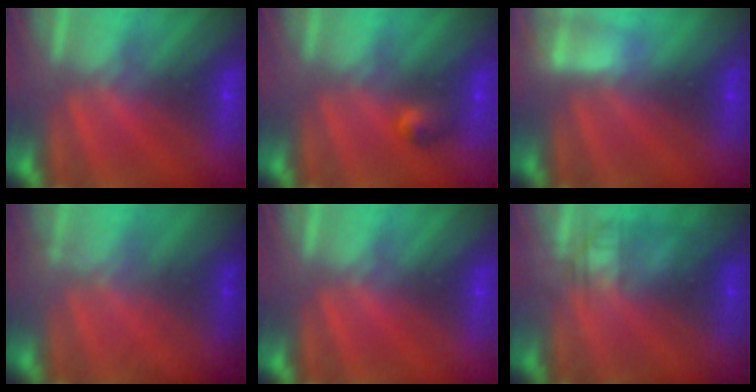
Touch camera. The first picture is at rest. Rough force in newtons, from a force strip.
{"total": 2.7}
{"total": 2.8}
{"total": 1.7}
{"total": 0.0}
{"total": 2.2}